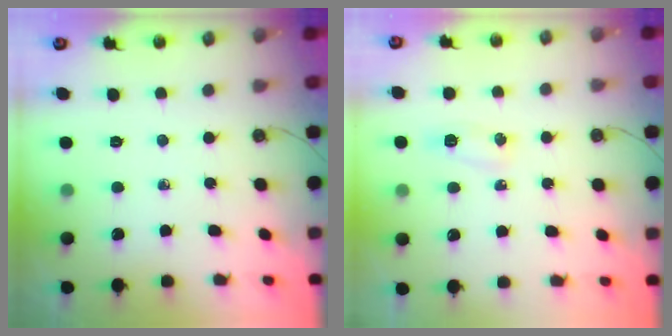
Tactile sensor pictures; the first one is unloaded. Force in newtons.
{"total": 4.9, "press": 4.8, "slide": 0.9}